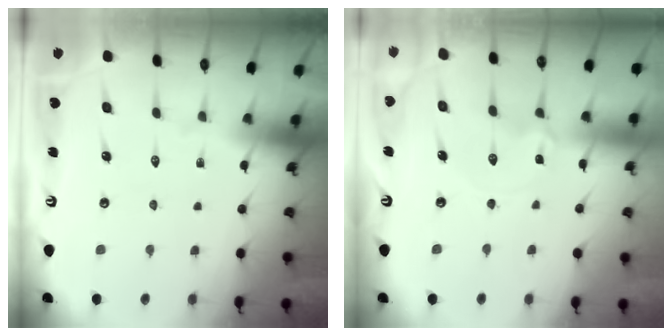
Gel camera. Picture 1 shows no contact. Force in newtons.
{"total": 2.4, "press": 2.4, "slide": 0.3}